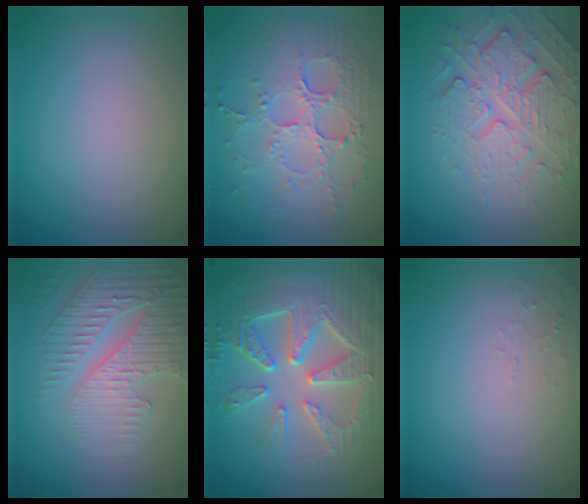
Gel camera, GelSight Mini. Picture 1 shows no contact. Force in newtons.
{"total": 5.6, "press": 3.9, "slide": 4.1}
{"total": 4.4, "press": 4.0, "slide": 1.6}
{"total": 4.1, "press": 3.9, "slide": 1.3}
{"total": 8.4, "press": 6.3, "slide": 5.7}
{"total": 0.9, "press": 0.9, "slide": 0.2}